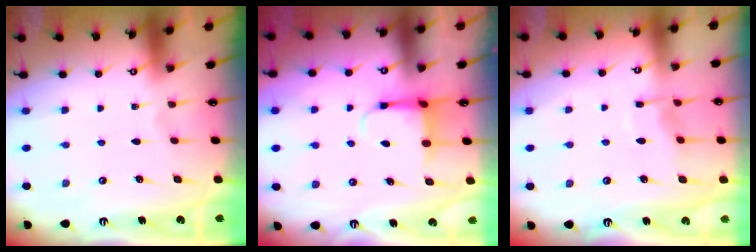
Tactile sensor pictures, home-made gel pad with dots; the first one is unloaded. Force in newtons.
{"total": 5.0, "press": 4.9, "slide": 0.7}
{"total": 6.1, "press": 6.1, "slide": 0.5}